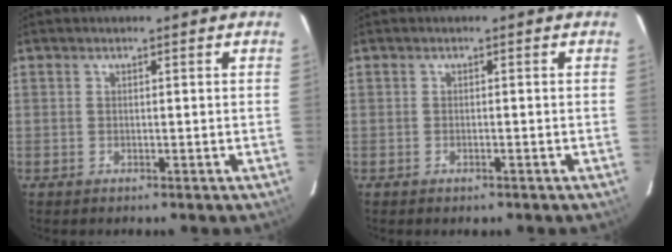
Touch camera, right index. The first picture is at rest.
{"total": 0.8, "force": [-0.6, 0.3, 0.5], "torque": [-0.008, 0.001, -0.009]}